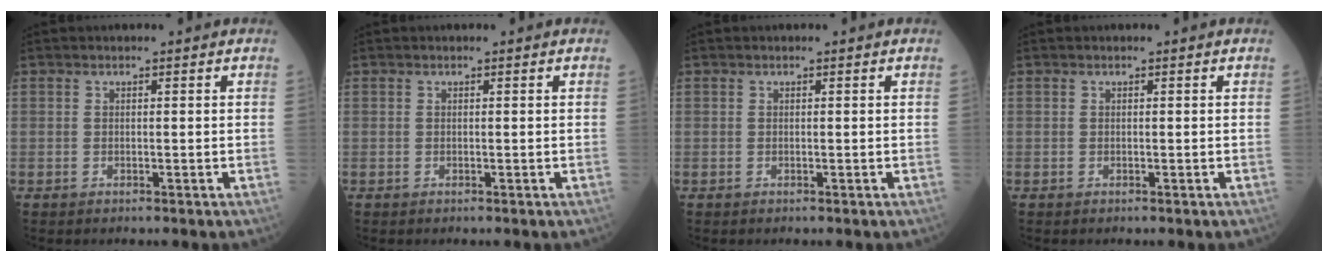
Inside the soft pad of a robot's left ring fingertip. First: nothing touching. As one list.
[{"total": 0.0}, {"total": 0.0}, {"total": 0.0}]